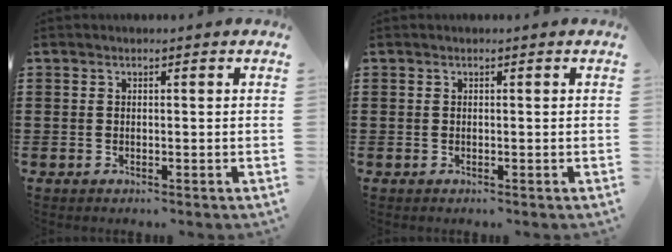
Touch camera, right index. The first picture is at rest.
{"total": 0.0}